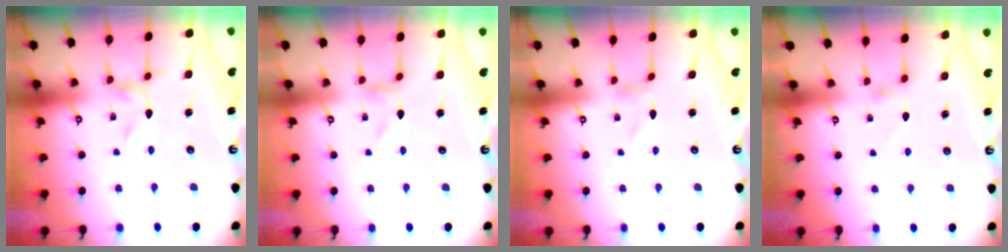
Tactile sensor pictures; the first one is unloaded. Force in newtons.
{"total": 0.0}
{"total": 0.8, "press": 0.8, "slide": 0.1}
{"total": 1.6, "press": 1.6, "slide": 0.4}